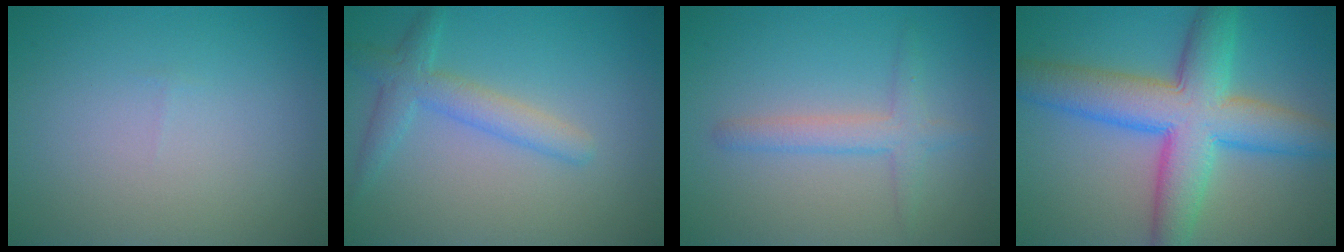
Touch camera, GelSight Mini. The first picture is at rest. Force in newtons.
{"total": 3.1, "press": 3.1, "slide": 0.2}
{"total": 2.4, "press": 2.4, "slide": 0.1}
{"total": 9.5, "press": 9.5, "slide": 0.3}